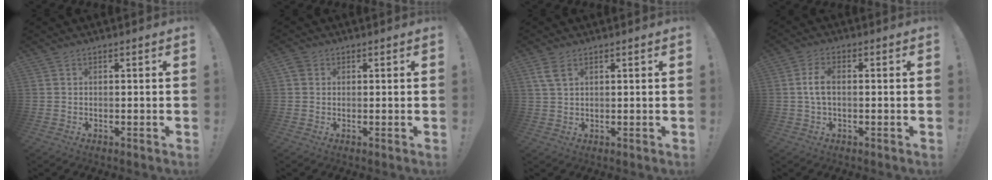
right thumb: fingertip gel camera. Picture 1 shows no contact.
{"total": 2.5, "force": [1.1, 2.0, 1.0], "torque": [-0.014, 0.001, 0.021]}
{"total": 4.4, "force": [2.3, 2.3, 2.9], "torque": [-0.057, -0.004, 0.045]}
{"total": 4.9, "force": [0.3, 2.3, 4.3], "torque": [-0.087, 0.003, 0.003]}